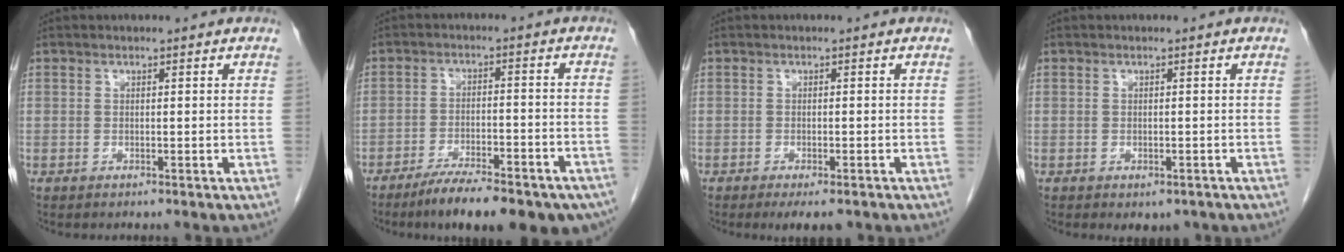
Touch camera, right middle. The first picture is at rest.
{"total": 16.6, "force": [-12.8, 4.0, 9.9], "torque": [-0.100, 0.004, -0.181]}
{"total": 4.0, "force": [-2.8, 1.3, 2.5], "torque": [-0.029, -0.006, -0.038]}
{"total": 2.2, "force": [-1.4, 1.3, 1.1], "torque": [-0.006, -0.002, -0.010]}